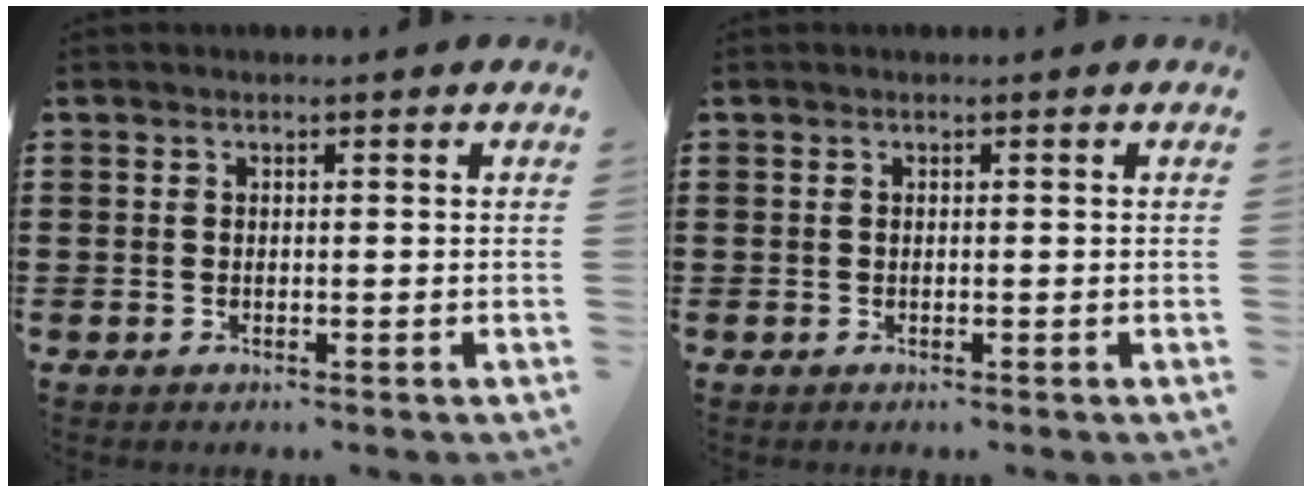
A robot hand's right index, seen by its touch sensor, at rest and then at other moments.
{"total": 0.0}